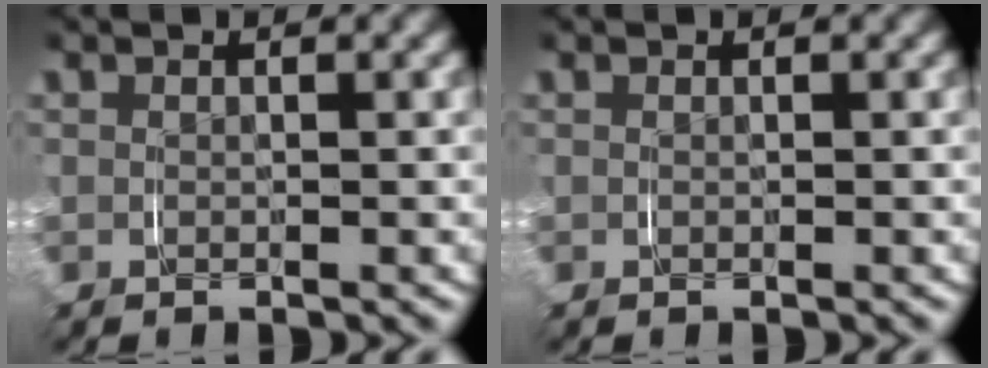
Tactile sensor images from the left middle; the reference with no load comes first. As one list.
[{"total": 0.0}]